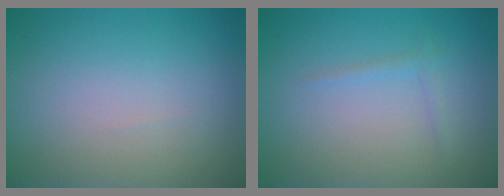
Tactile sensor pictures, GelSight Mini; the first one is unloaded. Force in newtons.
{"total": 0.8, "press": 0.8, "slide": 0.0}